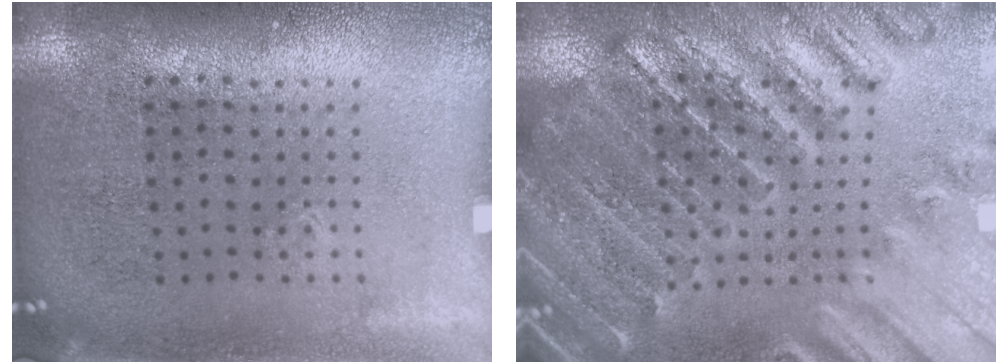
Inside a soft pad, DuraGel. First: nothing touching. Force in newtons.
{"total": 2.0, "press": 2.0, "slide": 0.1}